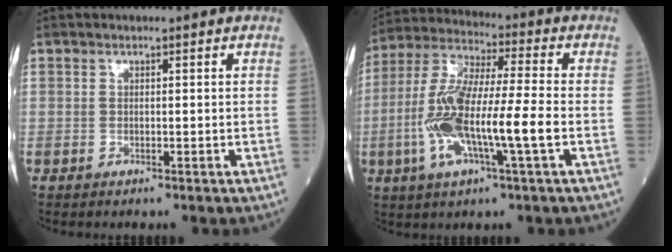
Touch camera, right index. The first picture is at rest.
{"total": 14.7, "force": [-3.4, 1.5, 14.2], "torque": [-0.294, 0.003, -0.067]}